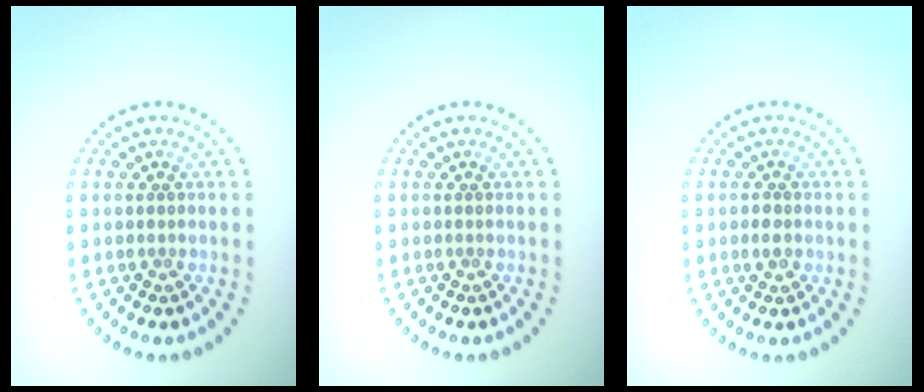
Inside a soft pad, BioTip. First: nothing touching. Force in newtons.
{"total": 0.0}
{"total": 1.2, "press": 1.2, "slide": 0.4}